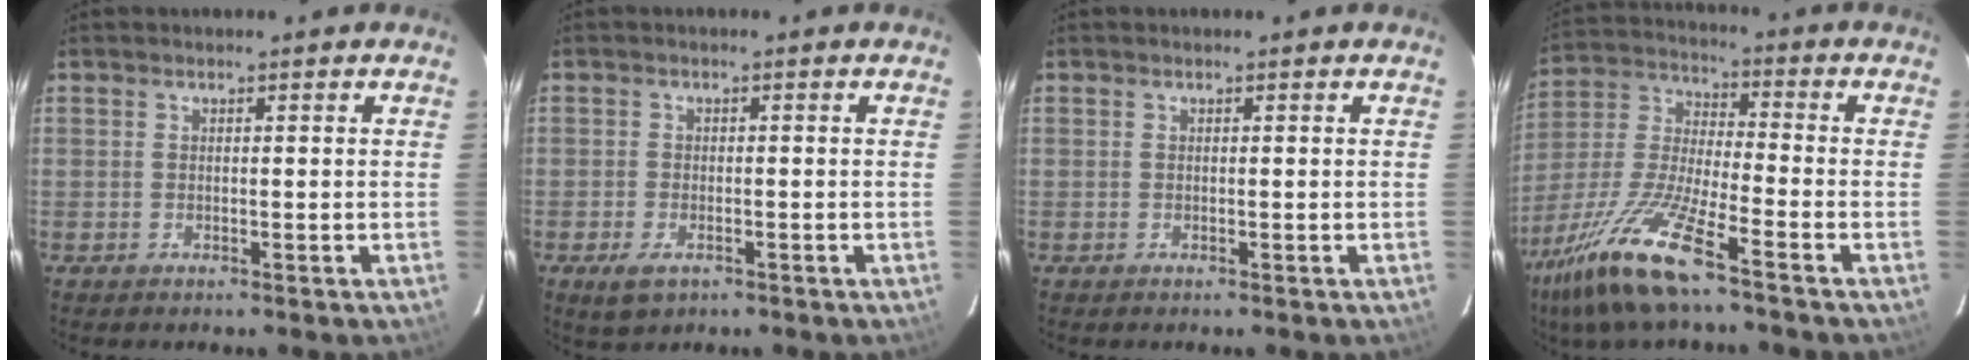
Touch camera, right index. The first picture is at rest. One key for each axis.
{"total": 4.1, "fx": -2.2, "fy": 2.3, "fz": 2.6, "tx": -0.058, "ty": -0.010, "tz": -0.037}
{"total": 0.0}
{"total": 15.5, "fx": -10.4, "fy": 2.0, "fz": 11.3, "tx": -0.256, "ty": -0.019, "tz": -0.211}